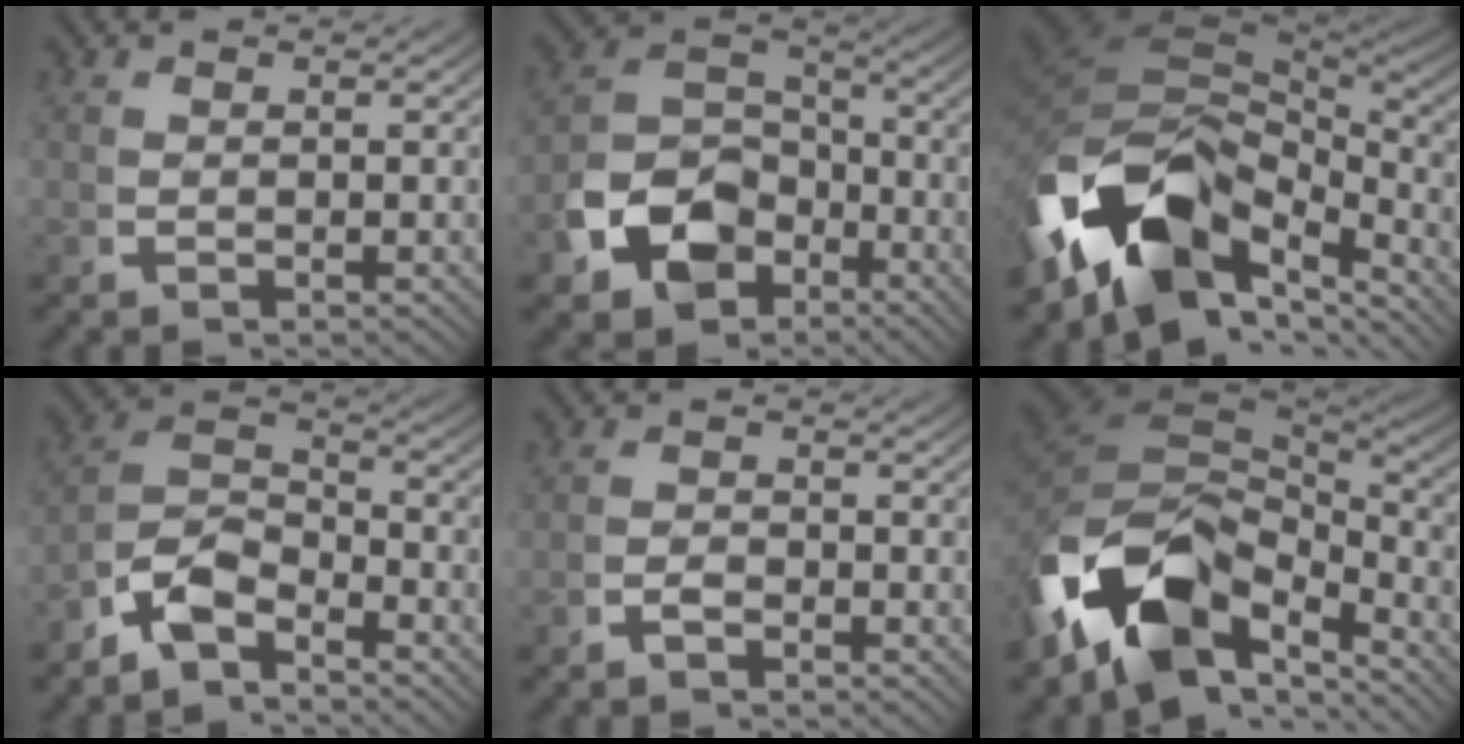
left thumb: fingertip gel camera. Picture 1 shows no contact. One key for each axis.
{"total": 10.2, "fx": -3.7, "fy": 7.7, "fz": 5.6, "tx": -0.101, "ty": -0.027, "tz": -0.058}
{"total": 18.2, "fx": -2.7, "fy": 12.0, "fz": 13.5, "tx": -0.263, "ty": -0.037, "tz": -0.028}
{"total": 6.7, "fx": -2.5, "fy": 4.5, "fz": 4.2, "tx": -0.075, "ty": -0.017, "tz": -0.053}
{"total": 1.2, "fx": -1.0, "fy": 0.5, "fz": 0.4, "tx": -0.008, "ty": -0.002, "tz": -0.022}
{"total": 16.2, "fx": -1.9, "fy": 10.8, "fz": 12.0, "tx": -0.236, "ty": -0.033, "tz": -0.019}